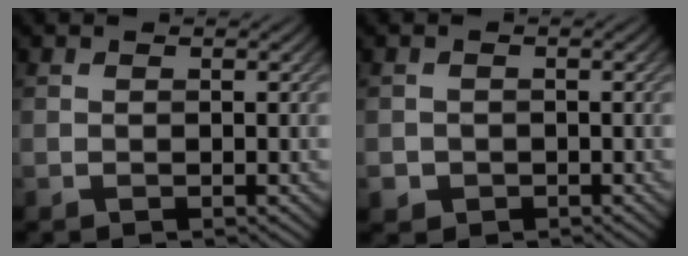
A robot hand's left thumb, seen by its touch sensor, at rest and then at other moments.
{"total": 1.8, "force": [-0.7, 1.6, 0.2], "torque": [0.001, -0.008, -0.015]}